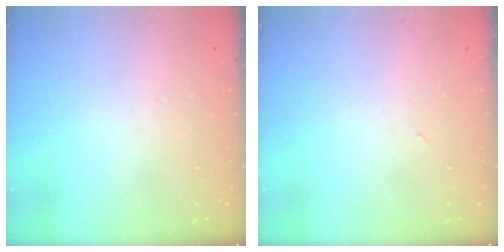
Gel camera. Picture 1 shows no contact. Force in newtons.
{"total": 2.4, "press": 2.3, "slide": 0.8}